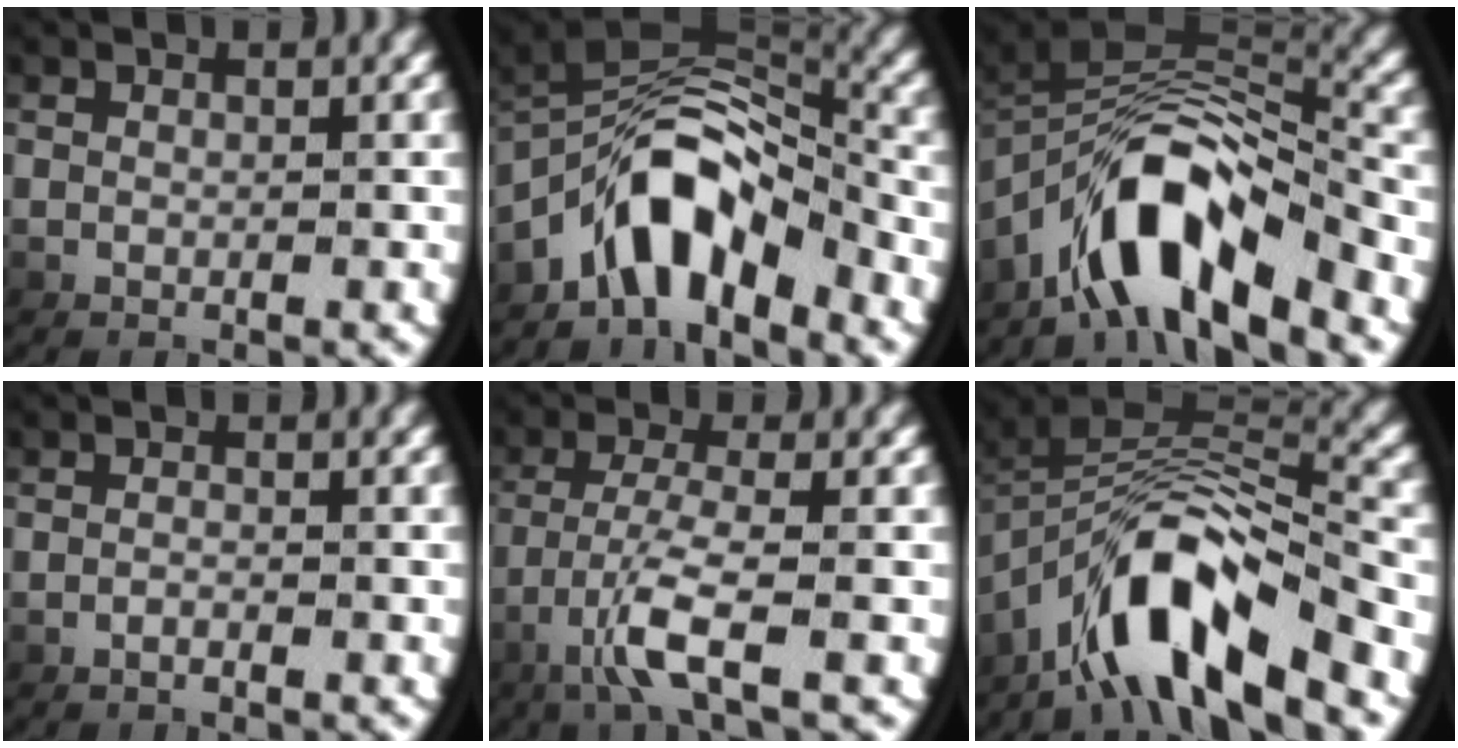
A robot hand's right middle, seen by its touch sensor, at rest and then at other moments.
{"total": 7.7, "force": [-2.8, 4.7, 5.4], "torque": [-0.100, -0.001, -0.044]}
{"total": 8.5, "force": [-4.0, 4.1, 6.3], "torque": [-0.116, -0.002, -0.063]}
{"total": 0.9, "force": [-0.8, 0.1, 0.4], "torque": [-0.013, 0.000, -0.015]}
{"total": 4.2, "force": [-1.6, 0.3, 3.8], "torque": [-0.094, -0.015, -0.017]}
{"total": 8.4, "force": [-4.5, 3.2, 6.3], "torque": [-0.109, 0.002, -0.072]}